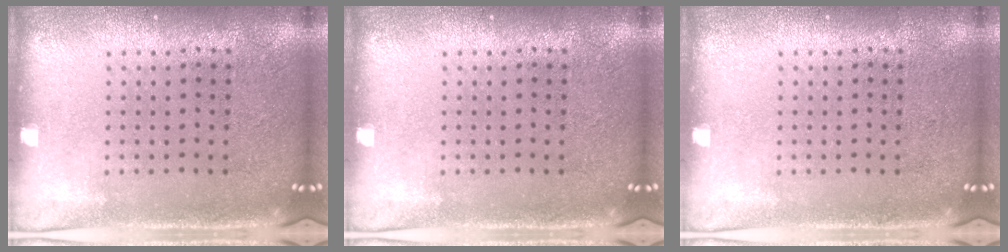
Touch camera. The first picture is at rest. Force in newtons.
{"total": 0.0}
{"total": 0.0}